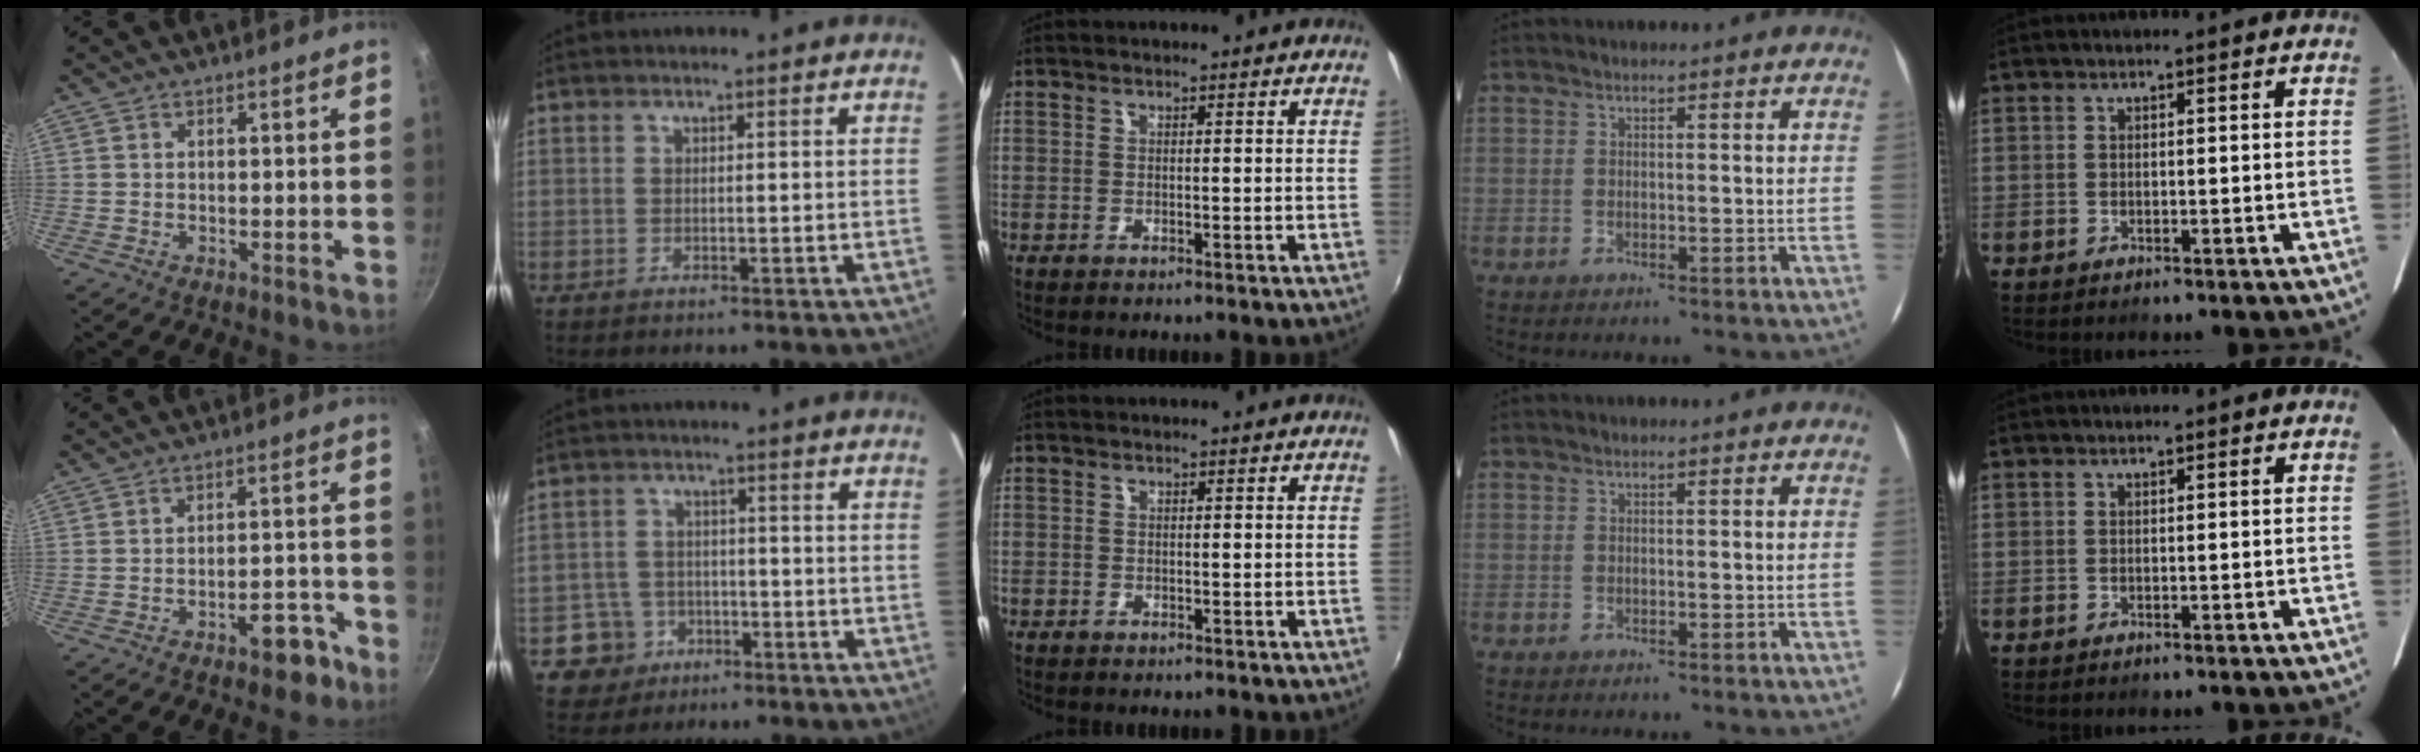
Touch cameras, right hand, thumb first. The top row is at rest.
{"thumb": {"total": 6.4, "force": [-4.1, 2.9, 3.9], "torque": [-0.026, 0.045, -0.043]}, "index": {"total": 6.4, "force": [-3.0, 5.6, 0.4], "torque": [-0.026, 0.022, -0.046]}, "middle": {"total": 0.7, "force": [-0.5, 0.4, 0.0], "torque": [-0.003, 0.002, -0.009]}}